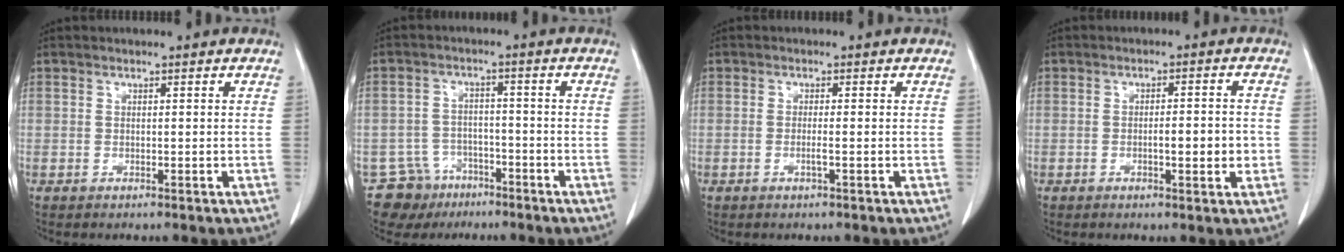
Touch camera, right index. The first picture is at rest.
{"total": 6.8, "force": [-4.5, 5.1, -0.2], "torque": [0.010, 0.017, -0.072]}
{"total": 1.2, "force": [-0.4, -0.2, 1.1], "torque": [-0.024, -0.002, -0.008]}
{"total": 4.3, "force": [-0.9, 0.8, 4.1], "torque": [-0.065, 0.000, -0.009]}